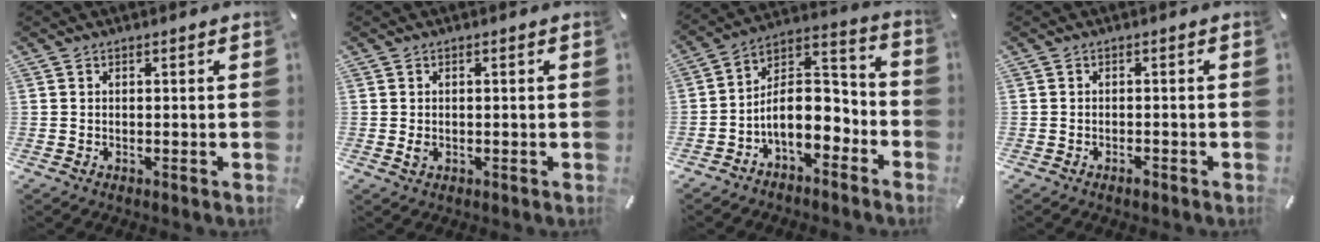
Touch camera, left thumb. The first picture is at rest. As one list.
[{"total": 1.3, "force": [0.0, 0.7, 1.1], "torque": [-0.021, 0.002, 0.000]}, {"total": 11.3, "force": [-3.9, 7.1, 7.9], "torque": [-0.136, 0.009, -0.071]}, {"total": 1.6, "force": [-1.0, 0.7, 1.0], "torque": [-0.019, 0.003, -0.019]}]